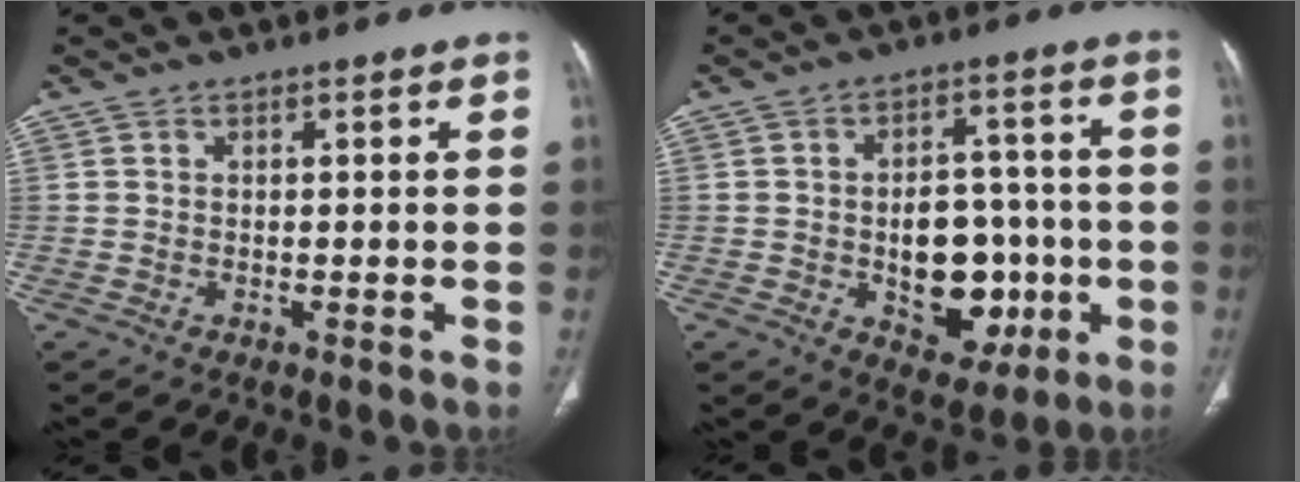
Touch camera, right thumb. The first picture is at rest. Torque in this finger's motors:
{"motor_torque": [1.53, 1.34, 1.29, -0.89, 0.43]}